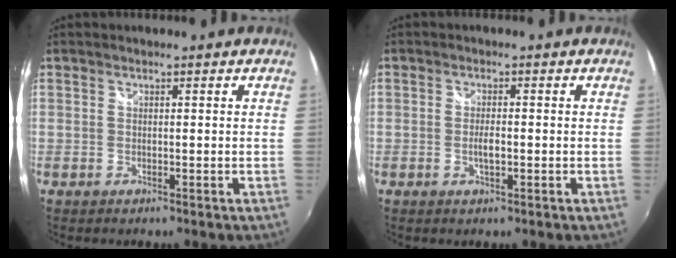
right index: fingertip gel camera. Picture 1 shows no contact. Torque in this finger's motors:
{"motor_torque": [0.39, 0.14, 0.18, 0.05]}